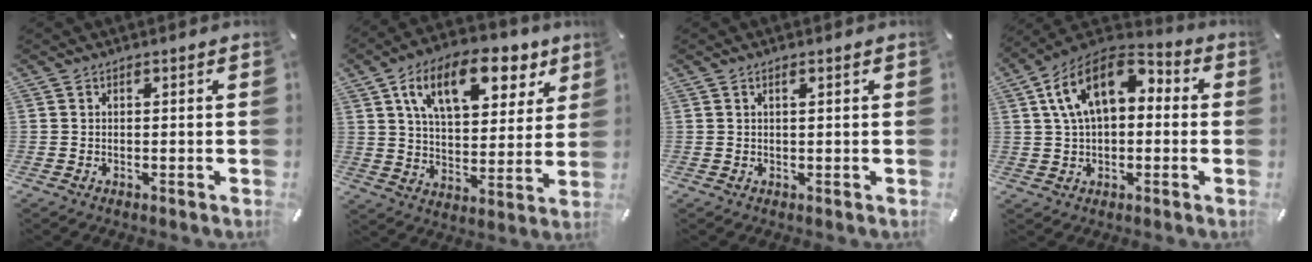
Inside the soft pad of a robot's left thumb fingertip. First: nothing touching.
{"total": 17.6, "force": [9.3, 9.5, 11.6], "torque": [-0.177, -0.031, 0.156]}
{"total": 1.0, "force": [0.4, 0.2, 1.0], "torque": [-0.018, 0.001, 0.006]}
{"total": 14.4, "force": [4.8, 9.0, 10.2], "torque": [-0.197, -0.003, 0.086]}